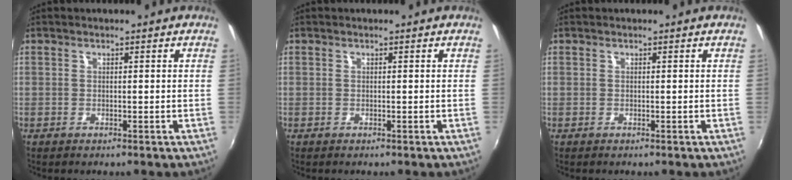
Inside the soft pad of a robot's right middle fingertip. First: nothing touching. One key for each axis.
{"total": 0.0}
{"total": 0.0}